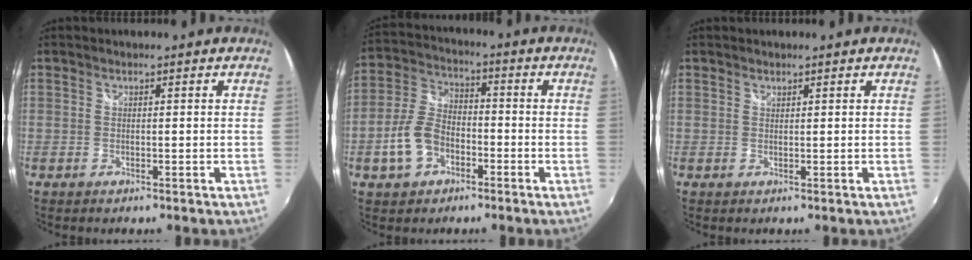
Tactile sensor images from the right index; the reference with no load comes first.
{"total": 9.3, "force": [-3.8, 6.3, 5.6], "torque": [-0.128, 0.018, -0.066]}
{"total": 0.5, "force": [0.5, 0.2, 0.0], "torque": [0.001, 0.000, 0.009]}